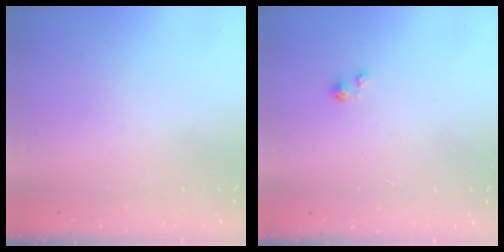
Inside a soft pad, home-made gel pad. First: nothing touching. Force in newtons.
{"total": 0.0}